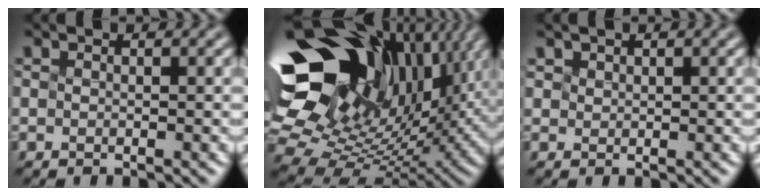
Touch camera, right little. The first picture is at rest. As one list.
[{"total": 17.0, "force": [7.4, 10.8, 10.9], "torque": [-0.226, 0.037, 0.133]}, {"total": 0.8, "force": [0.7, -0.1, -0.4], "torque": [0.000, 0.002, 0.026]}]